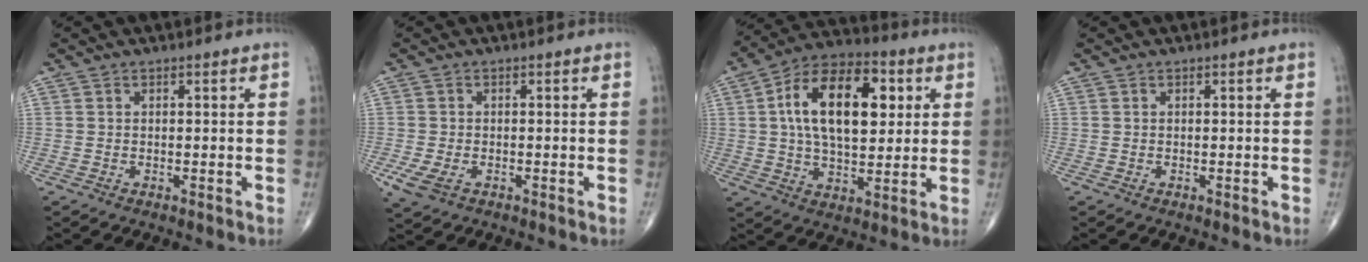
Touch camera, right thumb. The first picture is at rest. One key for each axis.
{"total": 4.0, "fx": -1.5, "fy": 2.4, "fz": 2.8, "tx": -0.069, "ty": -0.004, "tz": -0.024}
{"total": 19.2, "fx": 4.2, "fy": 10.4, "fz": 15.5, "tx": -0.237, "ty": 0.010, "tz": 0.065}
{"total": 0.0}